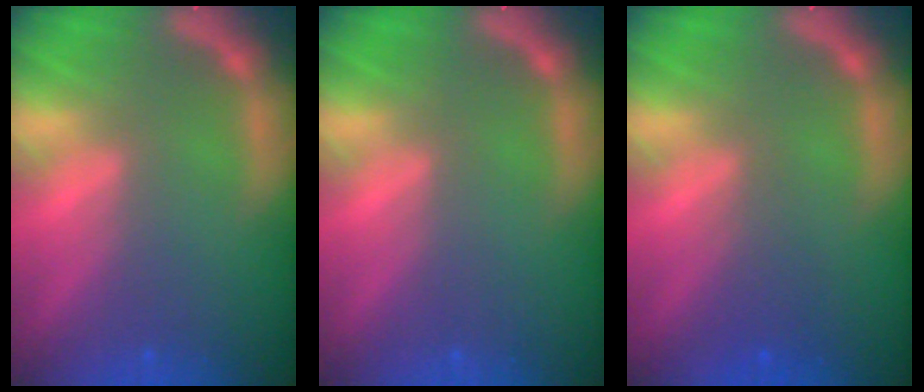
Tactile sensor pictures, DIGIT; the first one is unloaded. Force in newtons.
{"total": 0.0}
{"total": 2.0}